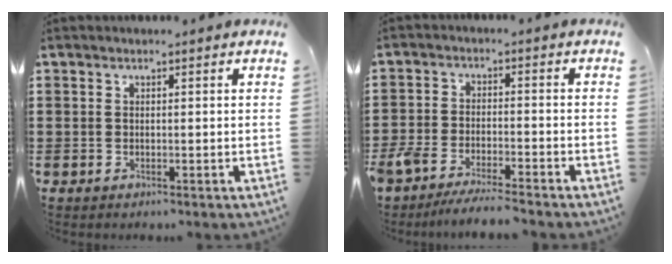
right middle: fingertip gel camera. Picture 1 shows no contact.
{"total": 5.1, "force": [-4.9, 0.4, 1.5], "torque": [-0.048, -0.011, -0.103]}